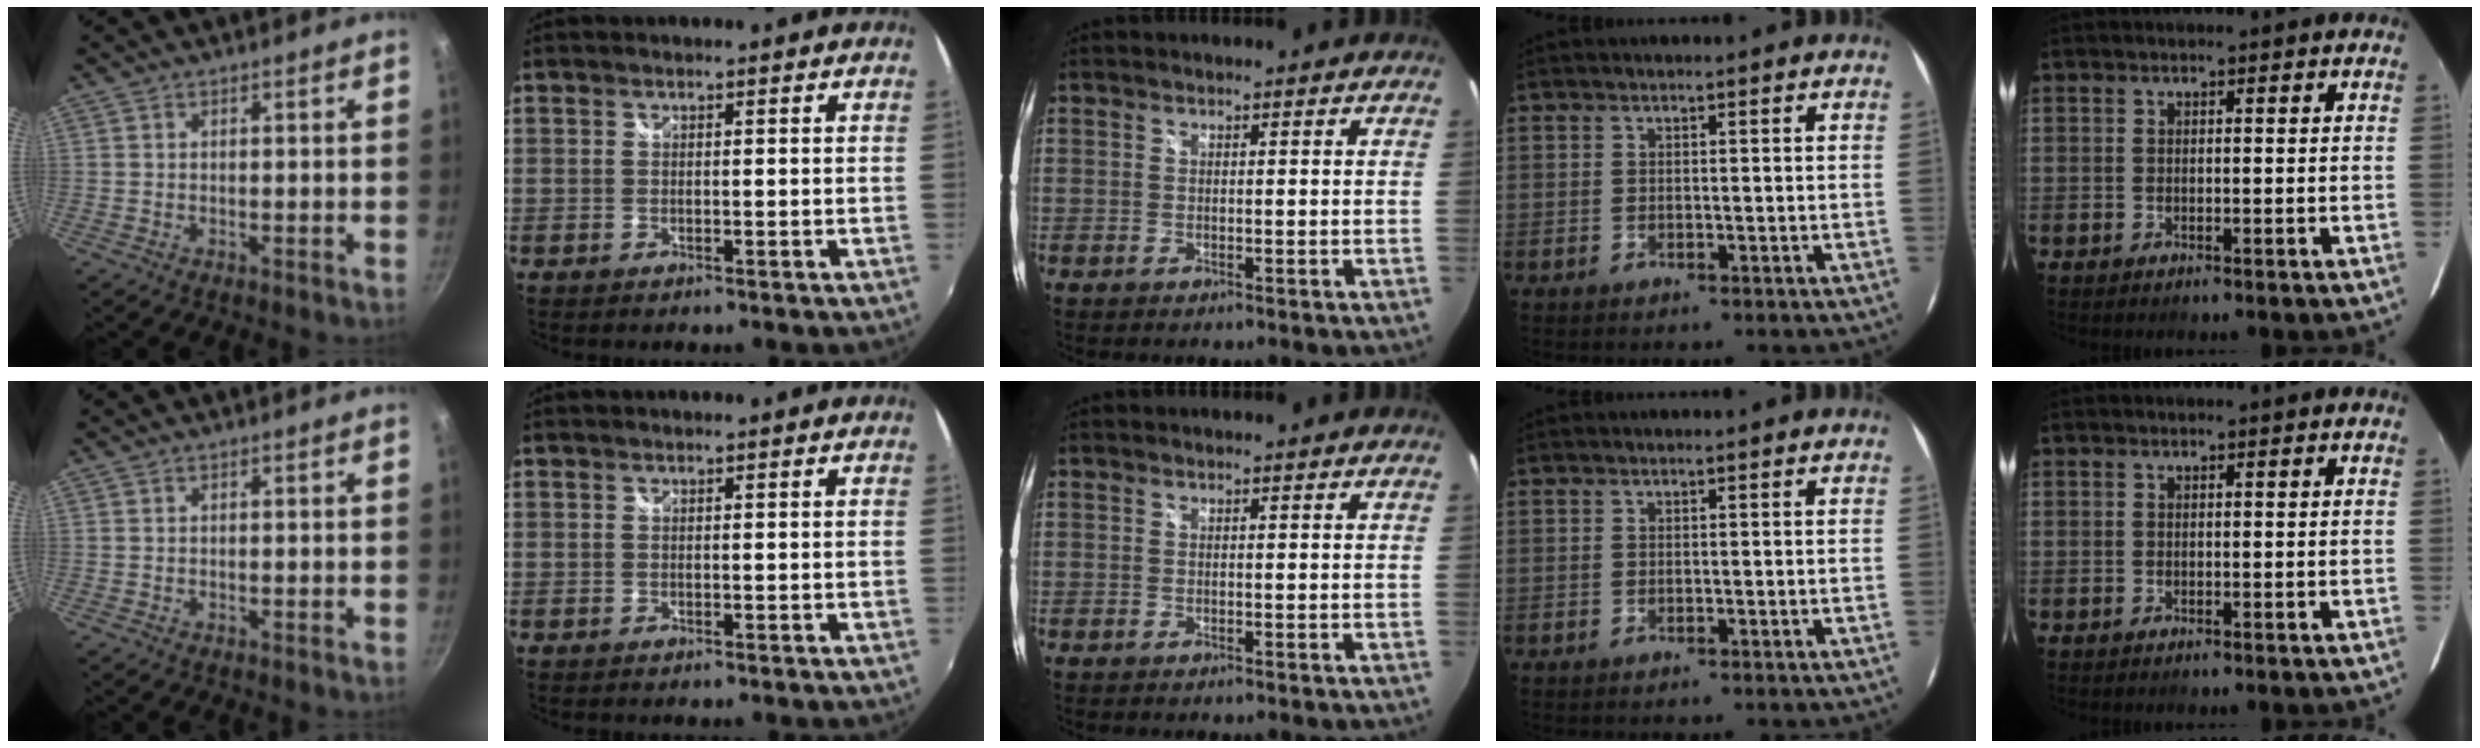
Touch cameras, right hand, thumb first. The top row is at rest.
{}